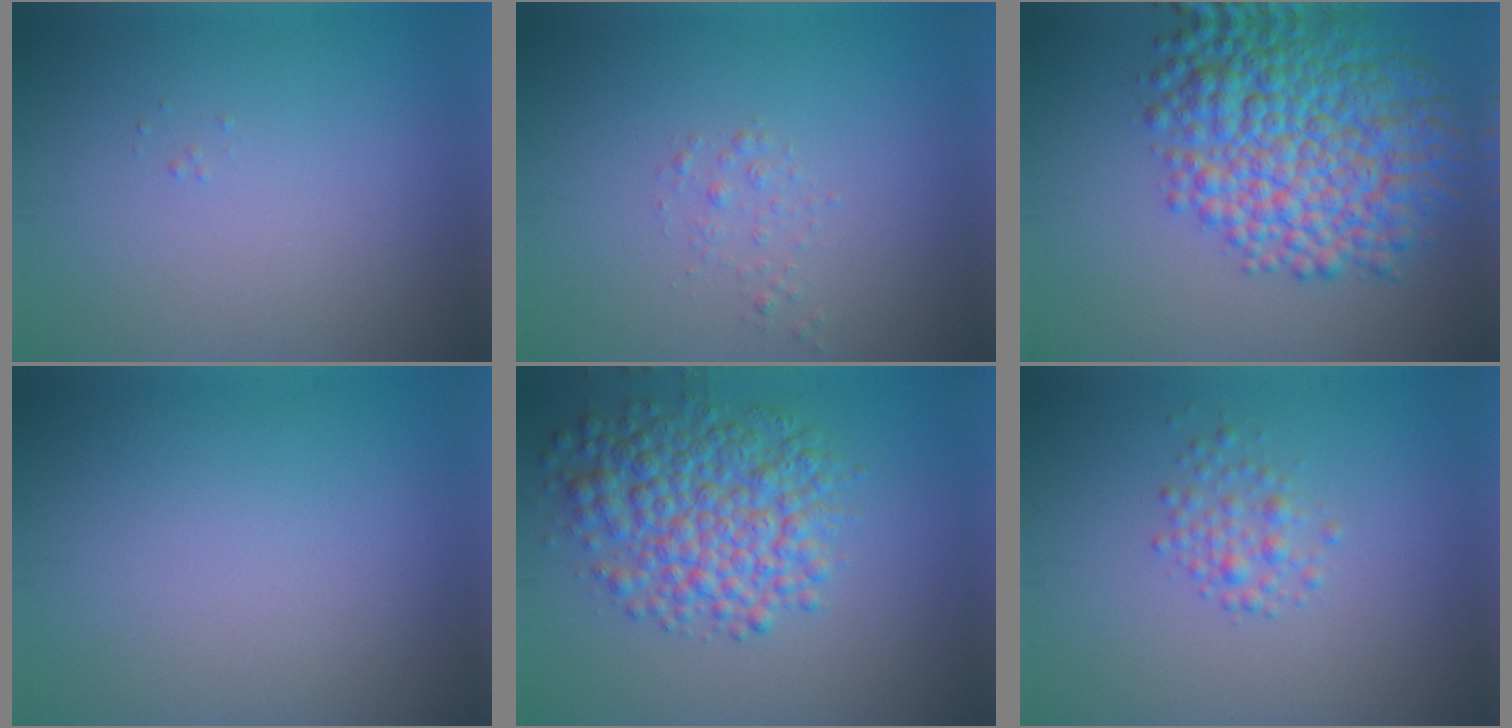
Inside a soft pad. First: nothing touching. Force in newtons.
{"total": 1.0, "press": 1.0, "slide": 0.0}
{"total": 10.5, "press": 10.5, "slide": 0.0}
{"total": 0.0}
{"total": 7.0, "press": 7.0, "slide": 0.1}
{"total": 1.8, "press": 1.8, "slide": 0.0}